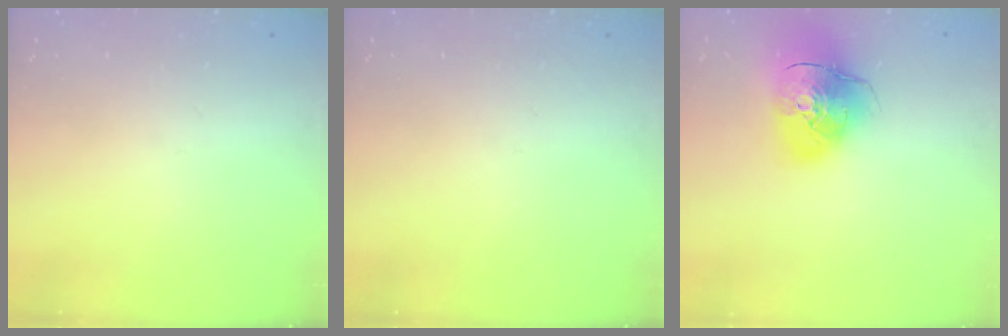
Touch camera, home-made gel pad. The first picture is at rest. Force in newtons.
{"total": 0.0}
{"total": 14.0, "press": 13.8, "slide": 2.4}